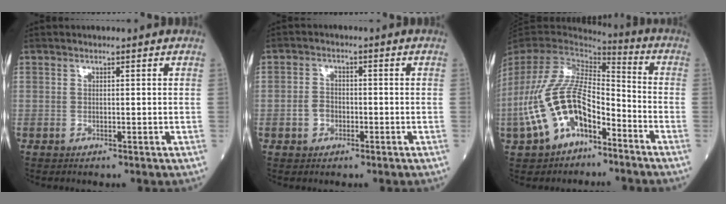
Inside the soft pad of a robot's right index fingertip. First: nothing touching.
{"total": 2.8, "force": [-1.0, 2.2, 1.4], "torque": [-0.026, 0.006, -0.018]}
{"total": 14.7, "force": [-6.9, 7.0, 10.9], "torque": [-0.235, 0.016, -0.125]}